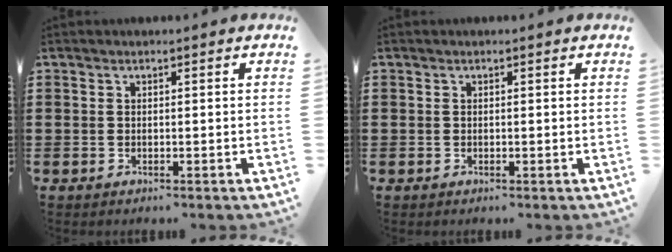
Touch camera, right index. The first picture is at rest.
{"total": 0.0}